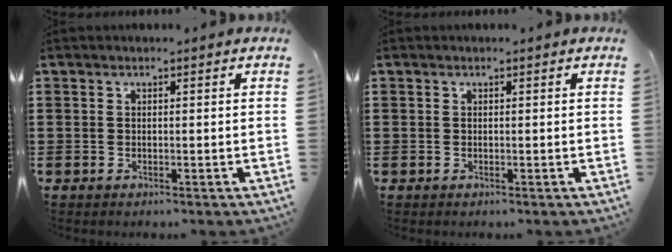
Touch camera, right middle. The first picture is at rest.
{"total": 0.0}